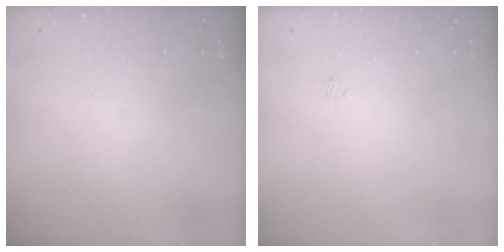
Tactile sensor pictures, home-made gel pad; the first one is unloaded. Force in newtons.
{"total": 1.8, "press": 1.4, "slide": 1.1}